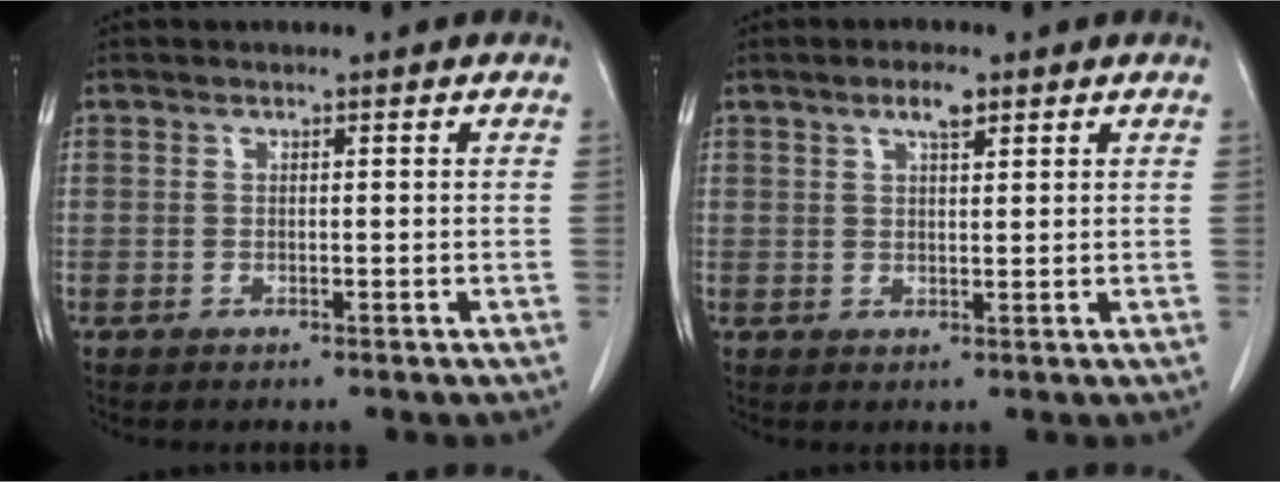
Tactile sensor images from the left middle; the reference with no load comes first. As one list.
[{"total": 3.0, "force": [1.8, 0.8, 2.3], "torque": [-0.043, 0.005, 0.032]}]